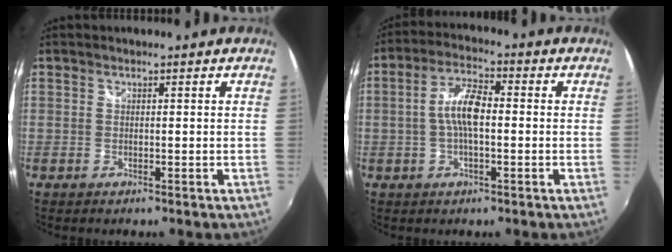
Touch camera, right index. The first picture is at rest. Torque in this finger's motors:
{"motor_torque": [1.23, -0.21, 0.52, 0.15]}